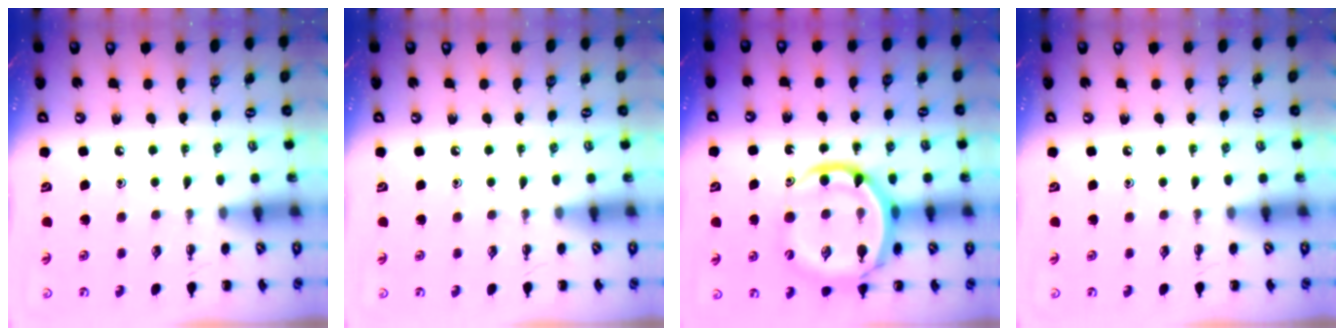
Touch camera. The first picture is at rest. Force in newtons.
{"total": 0.0}
{"total": 13.8, "press": 13.3, "slide": 3.7}
{"total": 0.0}